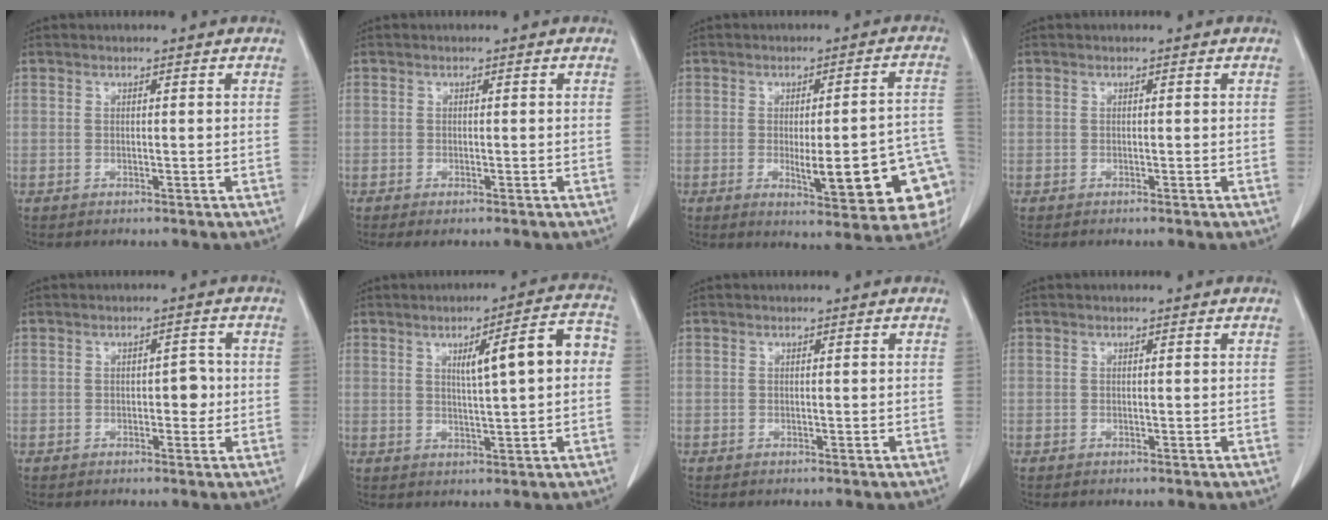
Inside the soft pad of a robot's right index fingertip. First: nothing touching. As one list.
[{"total": 1.2, "force": [-0.9, 0.1, 0.8], "torque": [-0.013, -0.004, -0.012]}, {"total": 15.8, "force": [-4.7, 3.2, 14.8], "torque": [-0.104, 0.023, -0.042]}, {"total": 0.0}, {"total": 2.5, "force": [-0.3, 1.4, 2.1], "torque": [-0.021, 0.005, -0.004]}, {"total": 8.7, "force": [1.3, 1.0, 8.6], "torque": [-0.119, 0.022, 0.018]}, {"total": 0.0}, {"total": 0.0}]